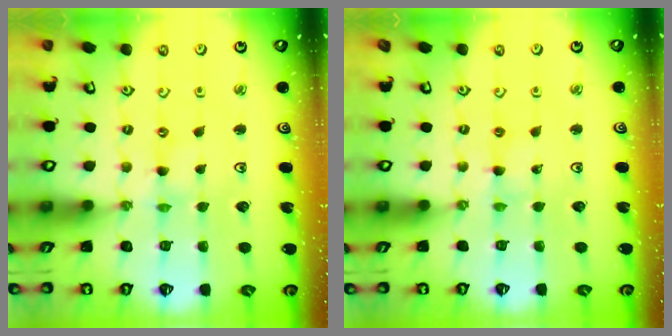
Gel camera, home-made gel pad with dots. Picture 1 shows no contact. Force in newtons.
{"total": 1.9, "press": 1.9, "slide": 0.2}